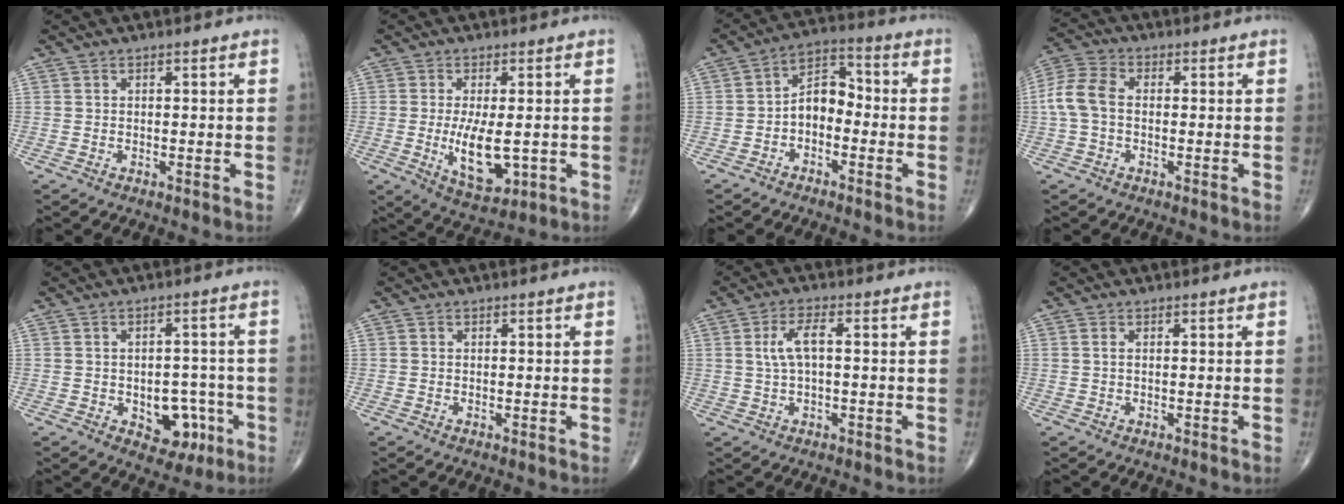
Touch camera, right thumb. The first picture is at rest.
{"total": 9.0, "force": [-1.1, 3.7, 8.1], "torque": [-0.137, -0.021, -0.008]}
{"total": 7.2, "force": [-1.9, 4.8, 5.0], "torque": [-0.065, 0.039, -0.050]}
{"total": 7.3, "force": [-0.3, 4.8, 5.4], "torque": [-0.120, 0.020, -0.014]}
{"total": 8.2, "force": [-2.8, 5.6, 5.3], "torque": [-0.031, 0.023, -0.028]}
{"total": 0.0}
{"total": 4.9, "force": [0.6, 1.8, 4.5], "torque": [-0.105, 0.014, 0.010]}
{"total": 0.7, "force": [0.1, 0.3, 0.7], "torque": [-0.017, 0.001, 0.002]}